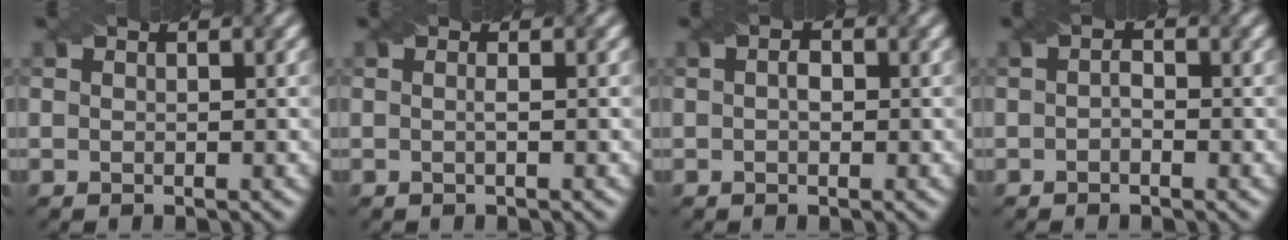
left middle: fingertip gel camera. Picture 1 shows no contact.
{"total": 0.7, "force": [-0.1, 0.1, 0.7], "torque": [-0.012, -0.004, -0.006]}
{"total": 1.5, "force": [0.1, 0.9, 1.1], "torque": [-0.014, 0.000, -0.004]}
{"total": 1.0, "force": [-0.3, 0.6, 0.8], "torque": [-0.017, 0.002, -0.008]}